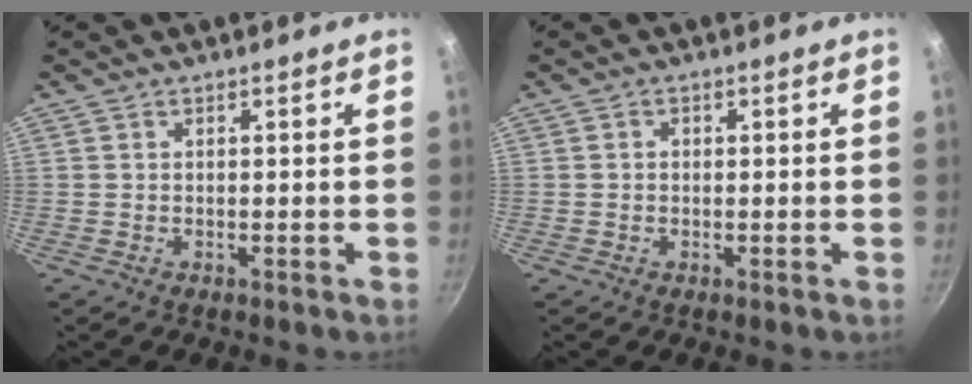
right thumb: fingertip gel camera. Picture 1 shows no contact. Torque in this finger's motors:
{"motor_torque": [-0.42, 0.15, -0.37, 0.20, -0.06]}